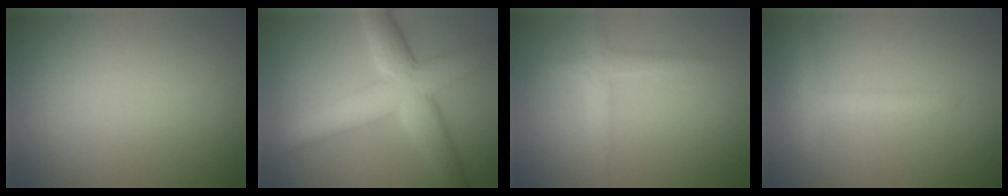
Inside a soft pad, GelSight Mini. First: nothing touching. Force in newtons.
{"total": 7.7, "press": 7.7, "slide": 0.1}
{"total": 1.9, "press": 1.9, "slide": 0.1}
{"total": 2.1, "press": 2.1, "slide": 0.2}